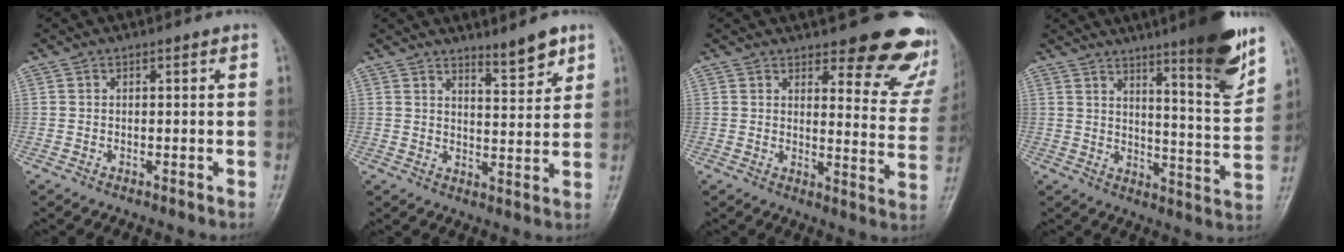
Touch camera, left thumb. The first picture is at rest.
{"total": 5.6, "force": [4.4, 1.2, 3.3], "torque": [-0.039, -0.041, 0.069]}
{"total": 16.8, "force": [12.9, 5.8, 9.1], "torque": [-0.053, -0.090, 0.139]}
{"total": 15.3, "force": [9.7, 1.8, 11.8], "torque": [-0.146, -0.063, 0.144]}